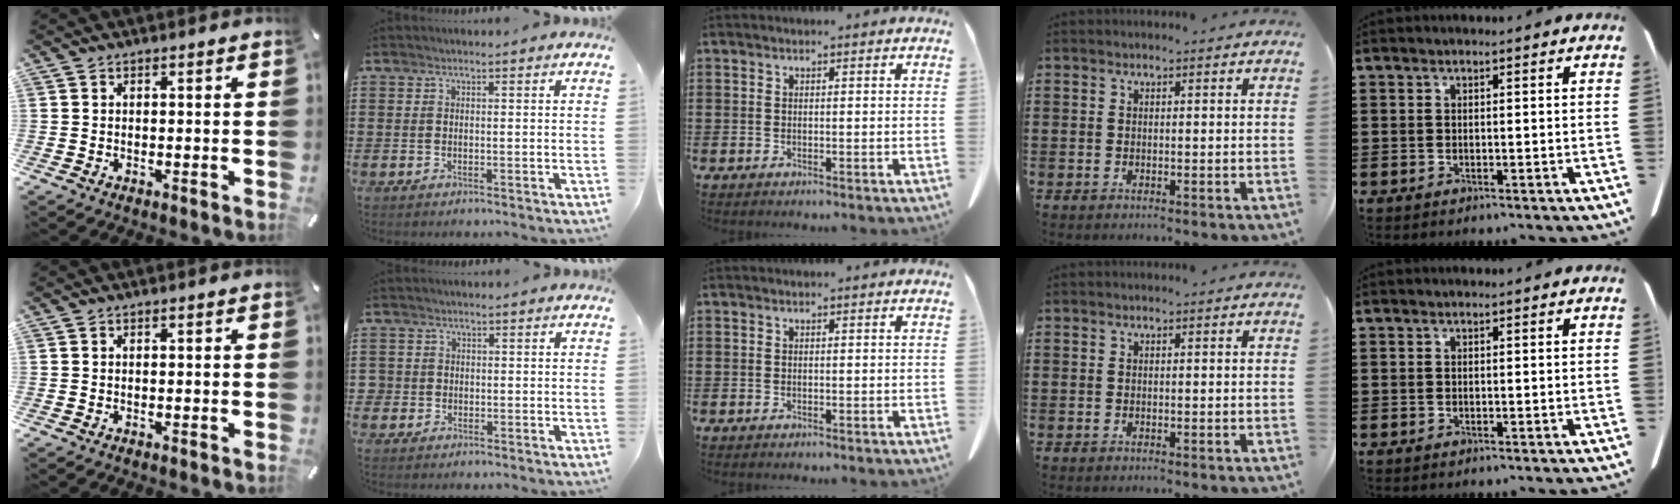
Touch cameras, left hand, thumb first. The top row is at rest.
{"index": {"total": 1.4, "force": [-0.2, 1.4, 0.2], "torque": [-0.011, 0.005, -0.007]}}